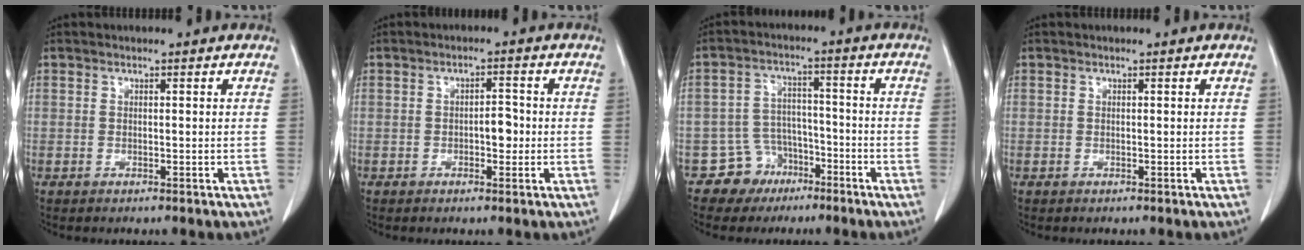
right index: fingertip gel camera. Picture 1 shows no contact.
{"total": 2.7, "force": [-0.6, 1.3, 2.3], "torque": [-0.030, 0.005, -0.007]}
{"total": 6.3, "force": [-3.9, 5.0, 0.0], "torque": [0.012, 0.016, -0.061]}
{"total": 0.0}